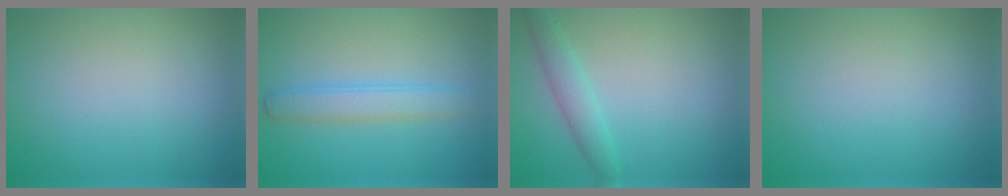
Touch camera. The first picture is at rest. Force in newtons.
{"total": 2.9, "press": 2.9, "slide": 0.1}
{"total": 2.2, "press": 2.2, "slide": 0.0}
{"total": 0.0}